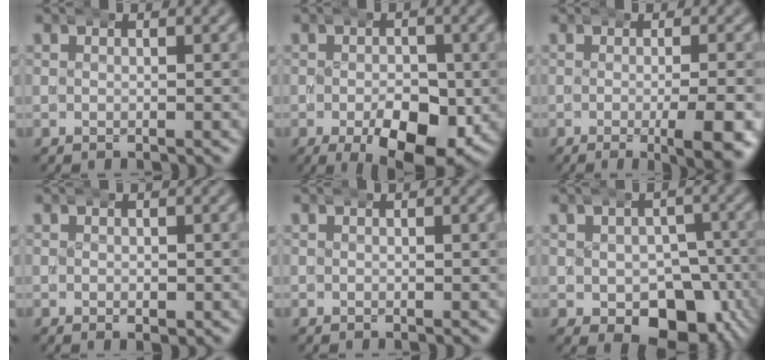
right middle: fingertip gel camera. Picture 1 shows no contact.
{"total": 8.4, "force": [-3.2, 4.0, 6.6], "torque": [-0.099, -0.031, -0.037]}
{"total": 5.2, "force": [-1.9, 0.6, 4.8], "torque": [-0.058, -0.002, -0.031]}
{"total": 0.9, "force": [-0.1, 0.5, 0.7], "torque": [-0.010, -0.006, 0.001]}
{"total": 0.0}
{"total": 9.0, "force": [-4.3, 6.1, 5.0], "torque": [-0.080, -0.052, -0.041]}